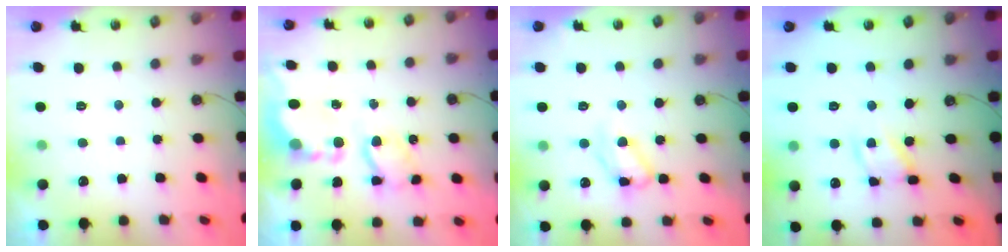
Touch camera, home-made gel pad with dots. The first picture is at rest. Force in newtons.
{"total": 6.4, "press": 6.4, "slide": 0.4}
{"total": 11.4, "press": 11.3, "slide": 1.1}
{"total": 9.9, "press": 9.9, "slide": 0.8}